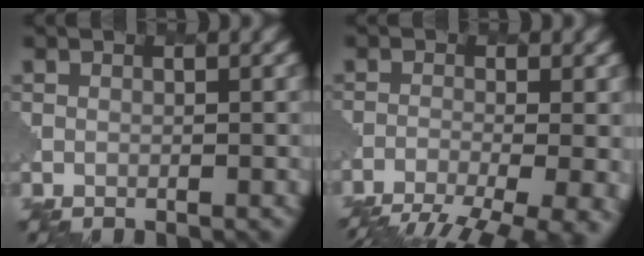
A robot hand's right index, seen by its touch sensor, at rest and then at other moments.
{"total": 11.2, "force": [-8.6, 3.4, 6.4], "torque": [-0.101, -0.033, -0.097]}